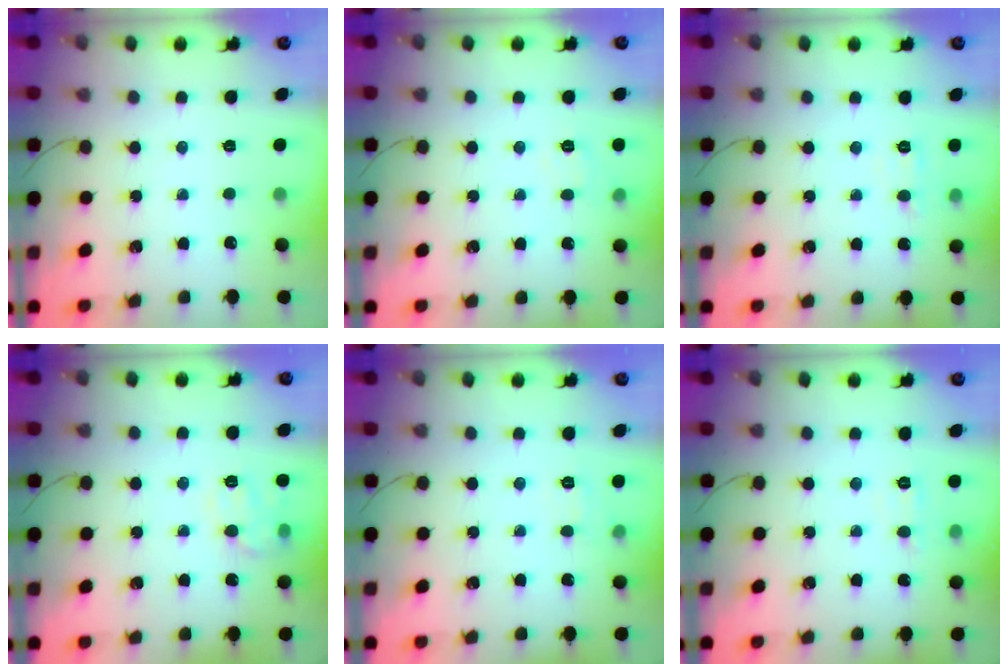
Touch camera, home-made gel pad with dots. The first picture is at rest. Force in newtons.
{"total": 6.4, "press": 6.2, "slide": 1.4}
{"total": 4.0, "press": 3.8, "slide": 1.4}
{"total": 9.3, "press": 9.3, "slide": 0.1}
{"total": 5.5, "press": 5.2, "slide": 1.5}
{"total": 4.0, "press": 3.8, "slide": 1.4}